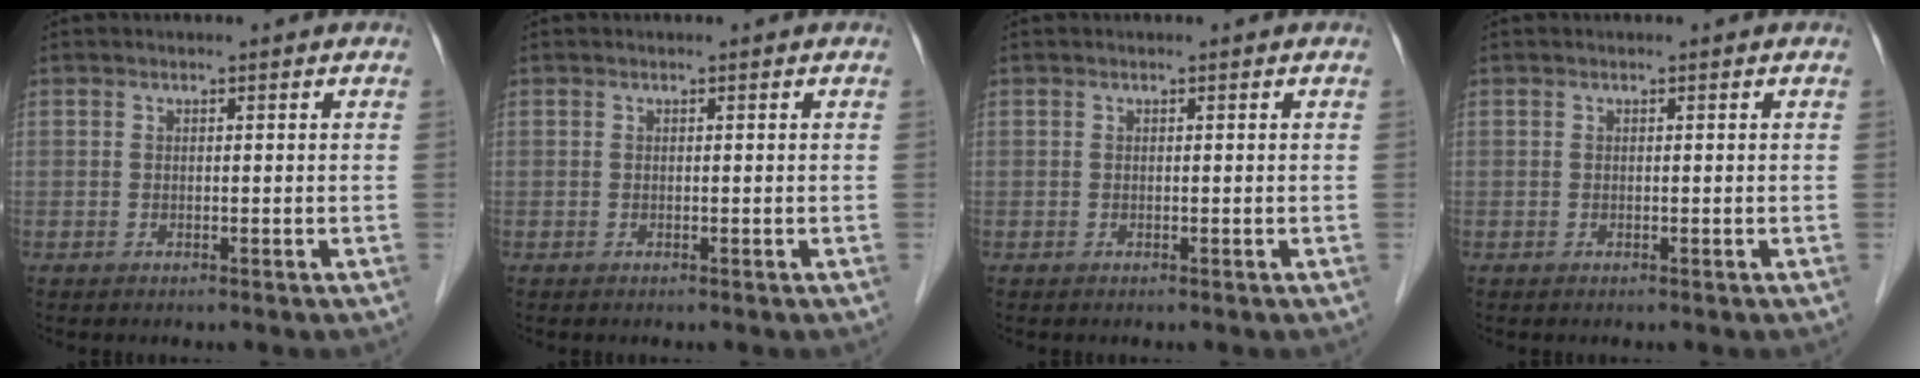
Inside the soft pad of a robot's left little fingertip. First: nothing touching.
{"total": 0.0}
{"total": 0.0}
{"total": 0.0}